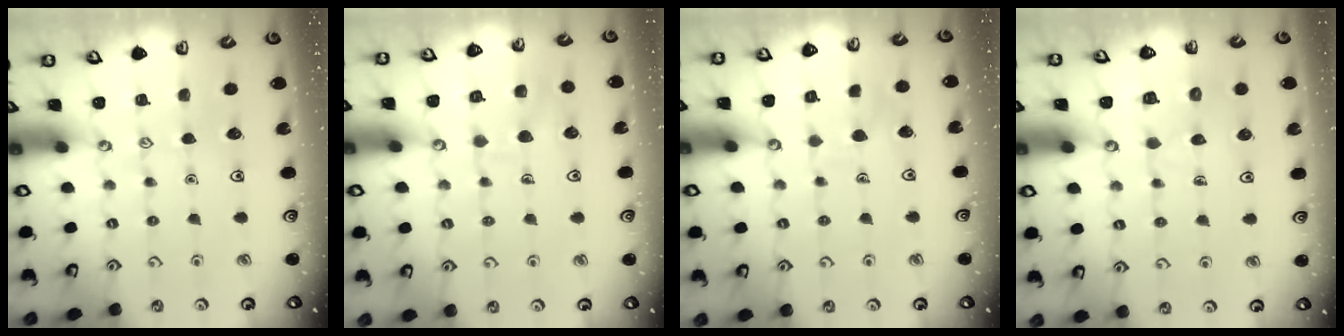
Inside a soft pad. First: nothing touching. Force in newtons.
{"total": 8.4, "press": 8.3, "slide": 0.6}
{"total": 5.4, "press": 5.4, "slide": 0.5}
{"total": 5.9, "press": 5.9, "slide": 0.6}